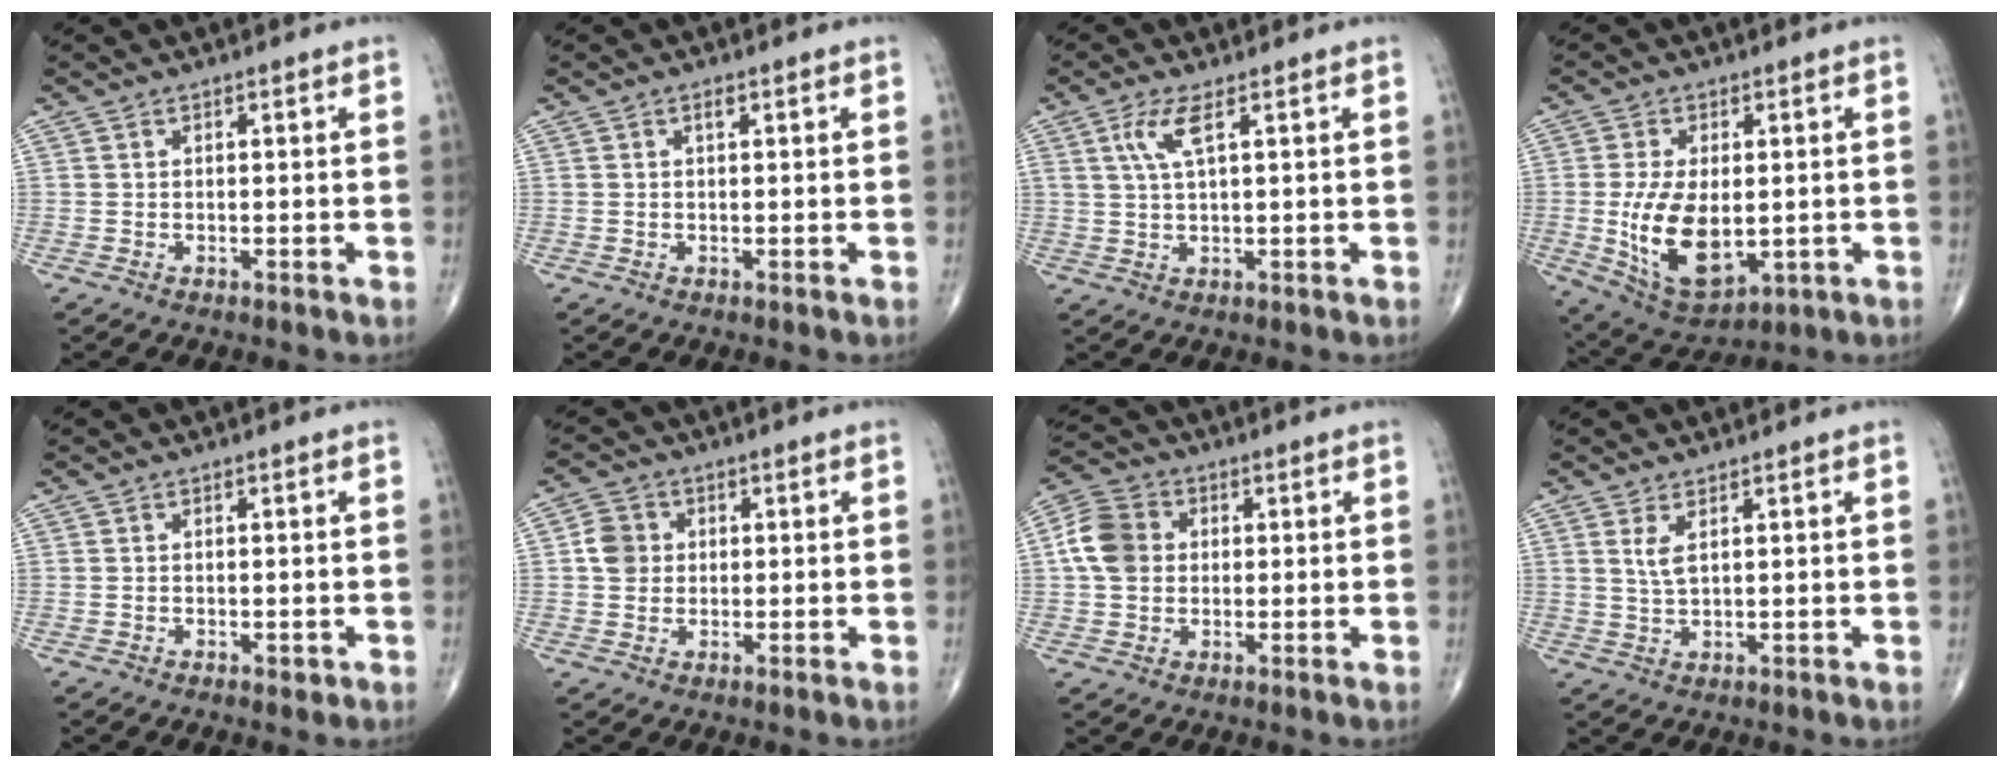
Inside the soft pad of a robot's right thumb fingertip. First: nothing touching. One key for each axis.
{"total": 0.9, "fx": 0.3, "fy": 0.2, "fz": 0.8, "tx": -0.013, "ty": 0.001, "tz": 0.004}
{"total": 4.7, "fx": 1.9, "fy": 1.0, "fz": 4.2, "tx": -0.102, "ty": -0.002, "tz": 0.045}
{"total": 13.9, "fx": -1.2, "fy": 7.6, "fz": 11.6, "tx": -0.200, "ty": -0.013, "tz": 0.001}
{"total": 1.0, "fx": -0.5, "fy": 0.5, "fz": 0.8, "tx": -0.009, "ty": -0.001, "tz": -0.006}
{"total": 4.7, "fx": 0.5, "fy": 4.2, "fz": 2.1, "tx": -0.024, "ty": 0.005, "tz": 0.001}
{"total": 8.1, "fx": 0.8, "fy": 6.6, "fz": 4.6, "tx": -0.079, "ty": 0.015, "tz": 0.005}
{"total": 2.9, "fx": 1.2, "fy": 1.0, "fz": 2.4, "tx": -0.052, "ty": -0.007, "tz": 0.033}